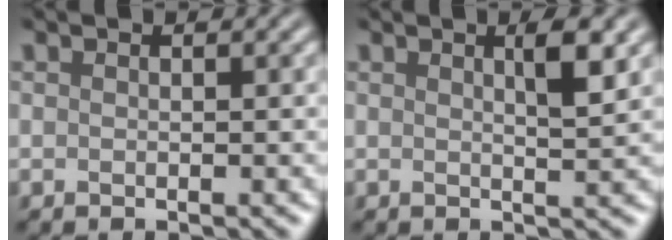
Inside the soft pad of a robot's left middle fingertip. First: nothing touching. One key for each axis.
{"total": 2.6, "fx": 1.1, "fy": 0.5, "fz": 2.2, "tx": -0.024, "ty": 0.003, "tz": 0.014}